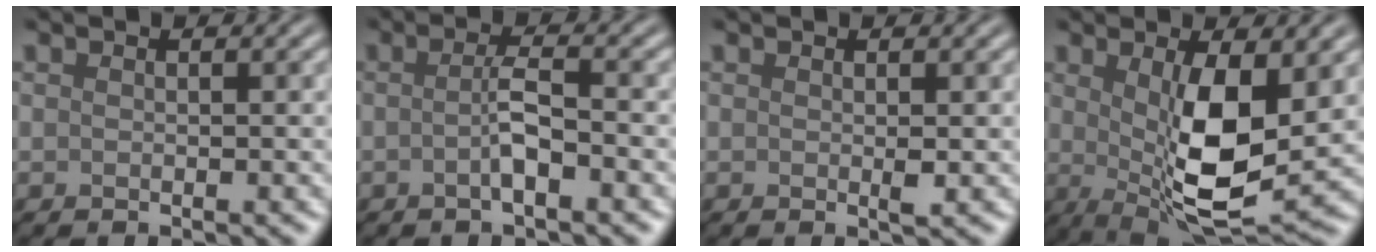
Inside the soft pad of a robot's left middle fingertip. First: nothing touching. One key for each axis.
{"total": 2.3, "fx": -0.9, "fy": 0.2, "fz": 2.2, "tx": -0.043, "ty": 0.001, "tz": -0.017}
{"total": 0.7, "fx": 0.0, "fy": -0.1, "fz": 0.7, "tx": -0.018, "ty": -0.002, "tz": 0.001}
{"total": 8.5, "fx": 0.4, "fy": 2.8, "fz": 8.0, "tx": -0.144, "ty": -0.015, "tz": 0.014}